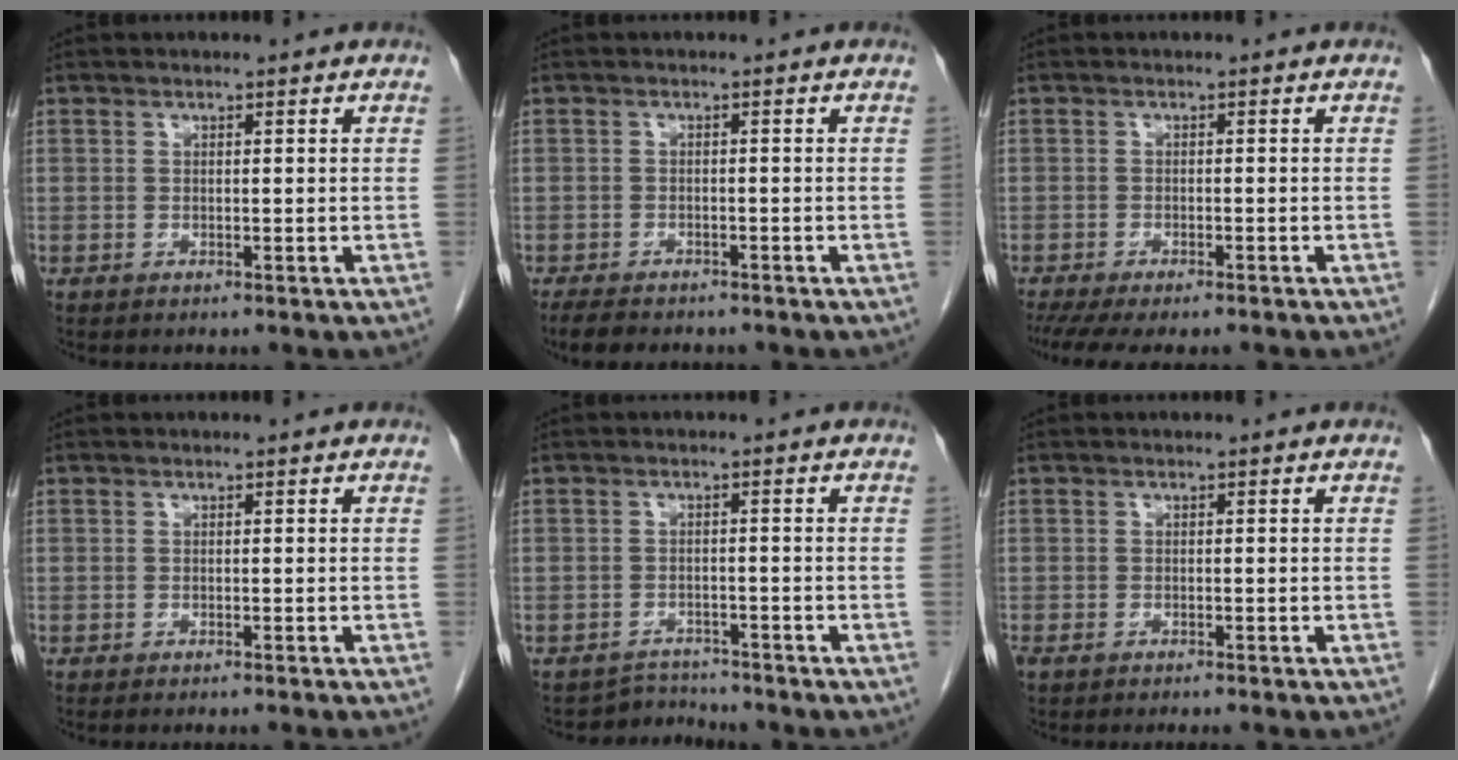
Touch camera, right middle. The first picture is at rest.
{"total": 5.0, "force": [-4.2, 1.6, 2.2], "torque": [-0.036, -0.010, -0.062]}
{"total": 10.2, "force": [-8.4, 2.7, 5.2], "torque": [-0.085, -0.009, -0.118]}
{"total": 1.8, "force": [-1.6, -0.4, 0.8], "torque": [-0.003, 0.005, -0.021]}
{"total": 3.0, "force": [-2.6, 0.1, -1.5], "torque": [0.031, 0.000, -0.040]}
{"total": 2.7, "force": [-2.3, 0.6, 1.3], "torque": [-0.022, -0.007, -0.029]}